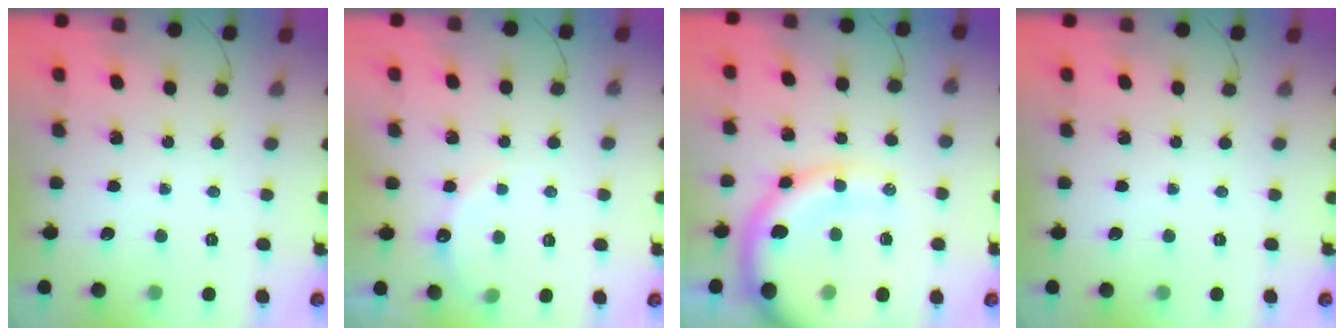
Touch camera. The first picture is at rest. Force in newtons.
{"total": 5.0, "press": 4.8, "slide": 1.5}
{"total": 16.3, "press": 16.0, "slide": 3.1}
{"total": 0.0}